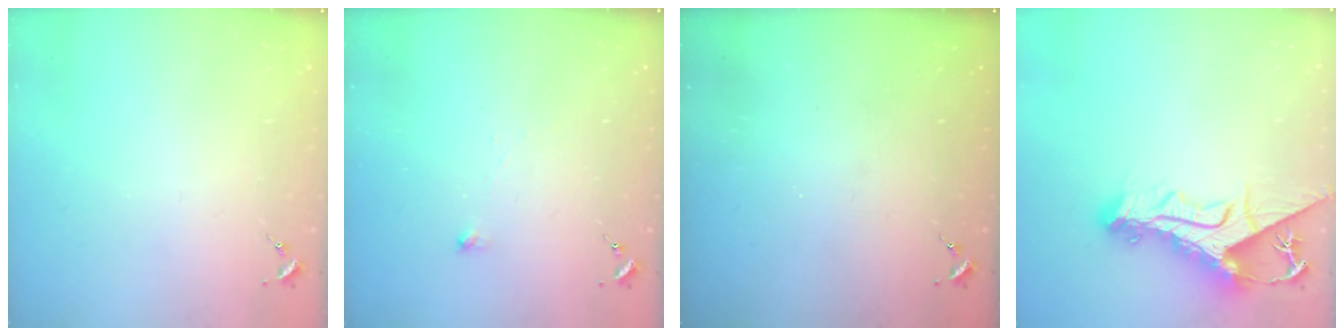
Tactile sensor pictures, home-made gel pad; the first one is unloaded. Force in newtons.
{"total": 2.5, "press": 2.5, "slide": 0.2}
{"total": 0.0}
{"total": 14.2, "press": 14.1, "slide": 1.3}